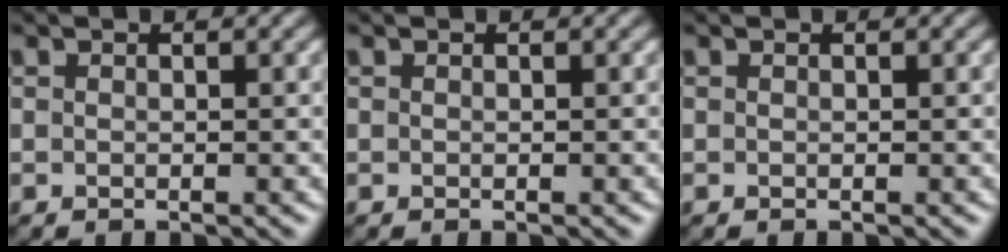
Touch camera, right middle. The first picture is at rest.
{"total": 0.0}
{"total": 0.0}